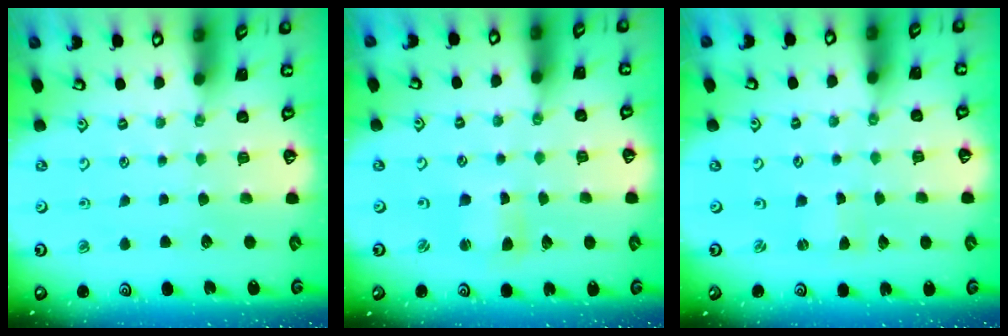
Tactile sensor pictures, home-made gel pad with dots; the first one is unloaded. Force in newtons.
{"total": 2.7, "press": 2.7, "slide": 0.4}
{"total": 0.0}